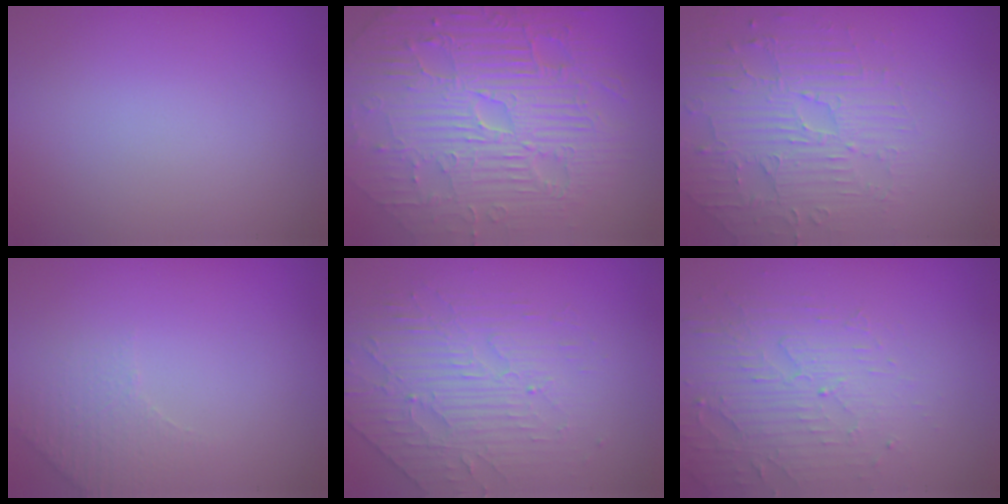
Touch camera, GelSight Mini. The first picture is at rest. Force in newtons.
{"total": 11.4, "press": 7.4, "slide": 8.8}
{"total": 4.6, "press": 3.7, "slide": 2.6}
{"total": 2.3, "press": 2.3, "slide": 0.6}
{"total": 4.7, "press": 3.5, "slide": 3.1}
{"total": 5.0, "press": 3.3, "slide": 3.8}